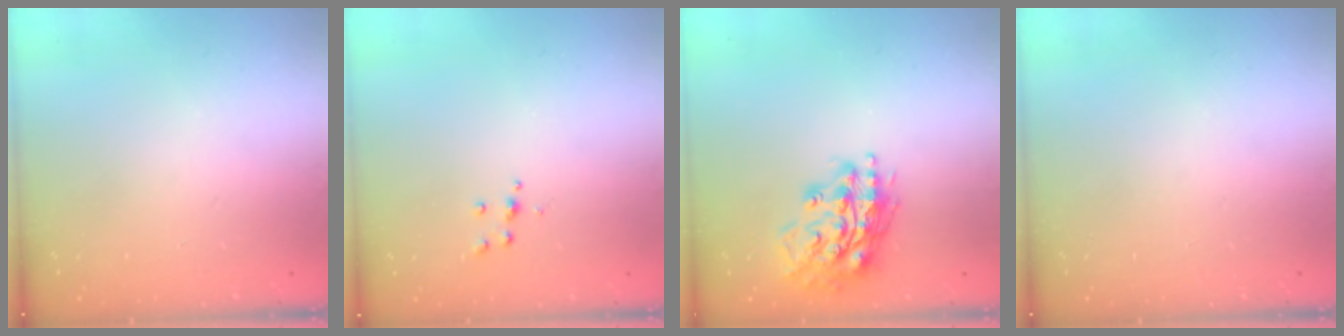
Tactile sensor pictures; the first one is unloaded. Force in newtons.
{"total": 3.9, "press": 3.8, "slide": 0.4}
{"total": 18.0, "press": 17.8, "slide": 2.5}
{"total": 0.0}